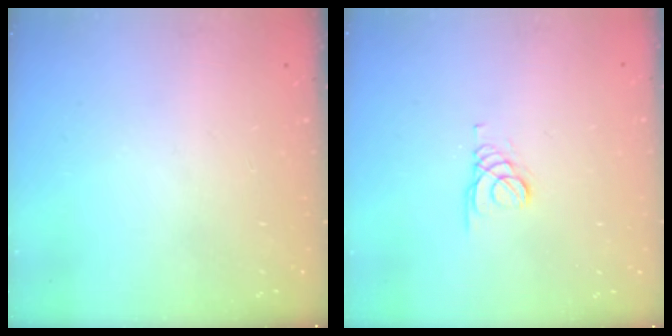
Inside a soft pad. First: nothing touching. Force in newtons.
{"total": 1.4, "press": 1.4, "slide": 0.2}